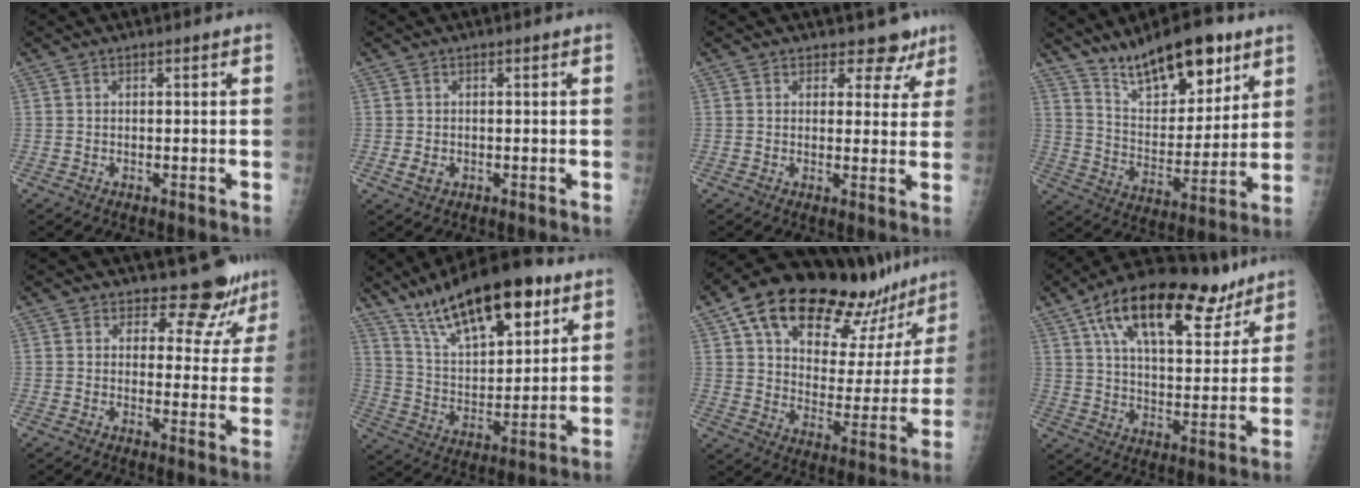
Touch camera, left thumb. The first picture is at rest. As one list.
[{"total": 2.0, "force": [-0.4, 1.6, 1.1], "torque": [-0.018, -0.002, -0.001]}, {"total": 5.6, "force": [4.3, 3.5, 0.7], "torque": [0.026, -0.026, 0.043]}, {"total": 17.2, "force": [11.9, 6.7, 10.5], "torque": [-0.125, -0.069, 0.208]}, {"total": 8.6, "force": [7.8, 3.5, 1.0], "torque": [0.024, -0.061, 0.084]}, {"total": 21.2, "force": [13.2, 8.1, 14.6], "torque": [-0.207, -0.049, 0.232]}, {"total": 27.3, "force": [19.3, 12.5, 14.7], "torque": [-0.188, -0.054, 0.285]}, {"total": 23.0, "force": [13.6, 10.4, 15.4], "torque": [-0.210, -0.021, 0.221]}]